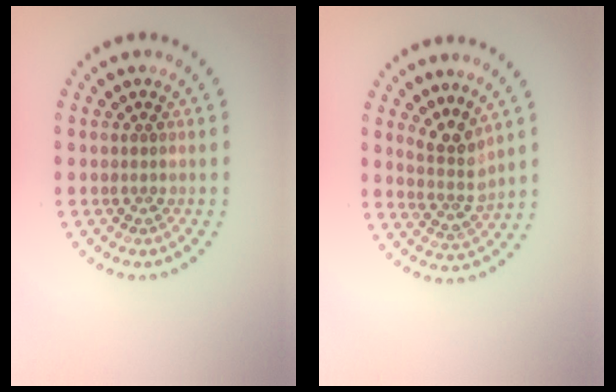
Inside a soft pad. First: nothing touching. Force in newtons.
{"total": 2.9, "press": 2.1, "slide": 2.0}